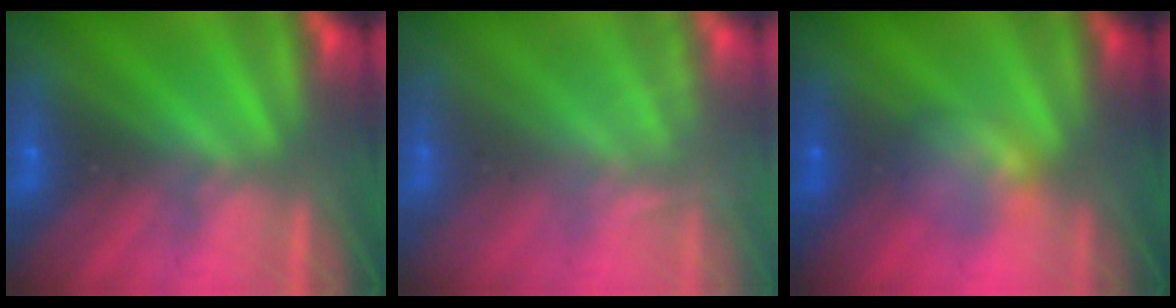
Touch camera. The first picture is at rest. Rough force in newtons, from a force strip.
{"total": 2.2}
{"total": 2.3}